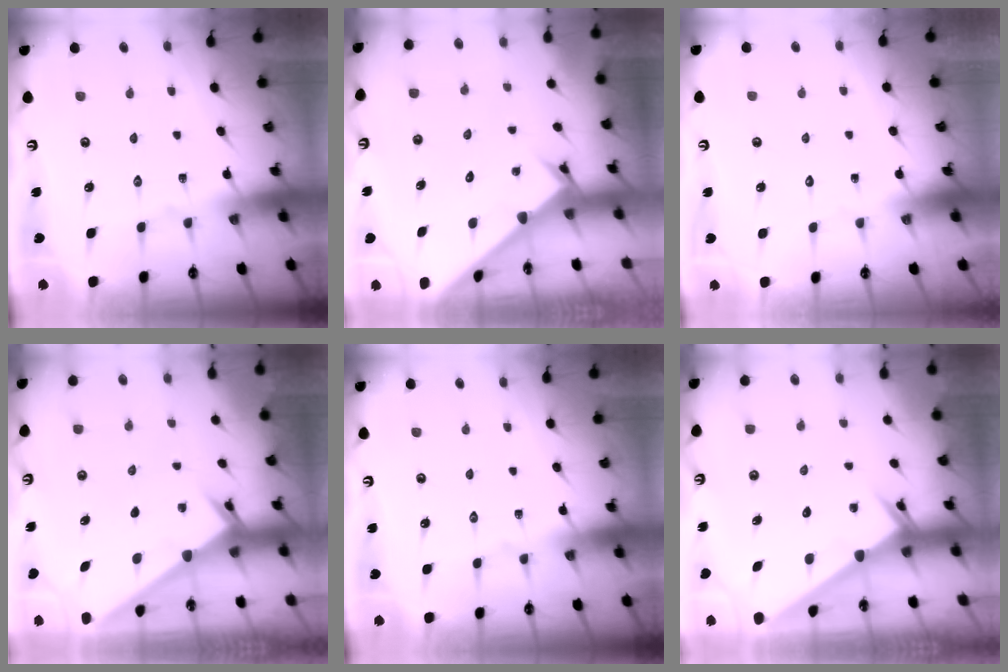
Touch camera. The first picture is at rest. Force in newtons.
{"total": 2.4, "press": 2.4, "slide": 0.1}
{"total": 1.8, "press": 1.8, "slide": 0.1}
{"total": 2.4, "press": 2.3, "slide": 0.2}
{"total": 0.0}
{"total": 2.3, "press": 2.3, "slide": 0.1}